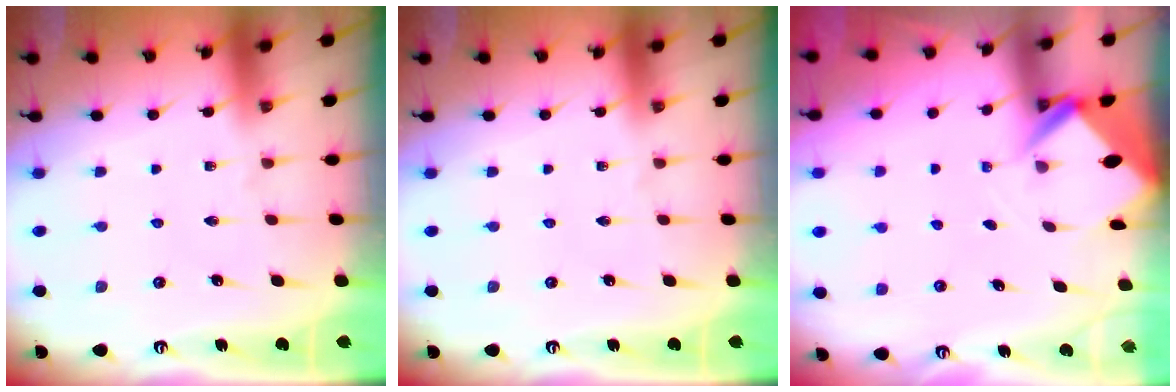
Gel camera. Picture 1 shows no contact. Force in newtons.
{"total": 0.0}
{"total": 2.6, "press": 2.6, "slide": 0.1}